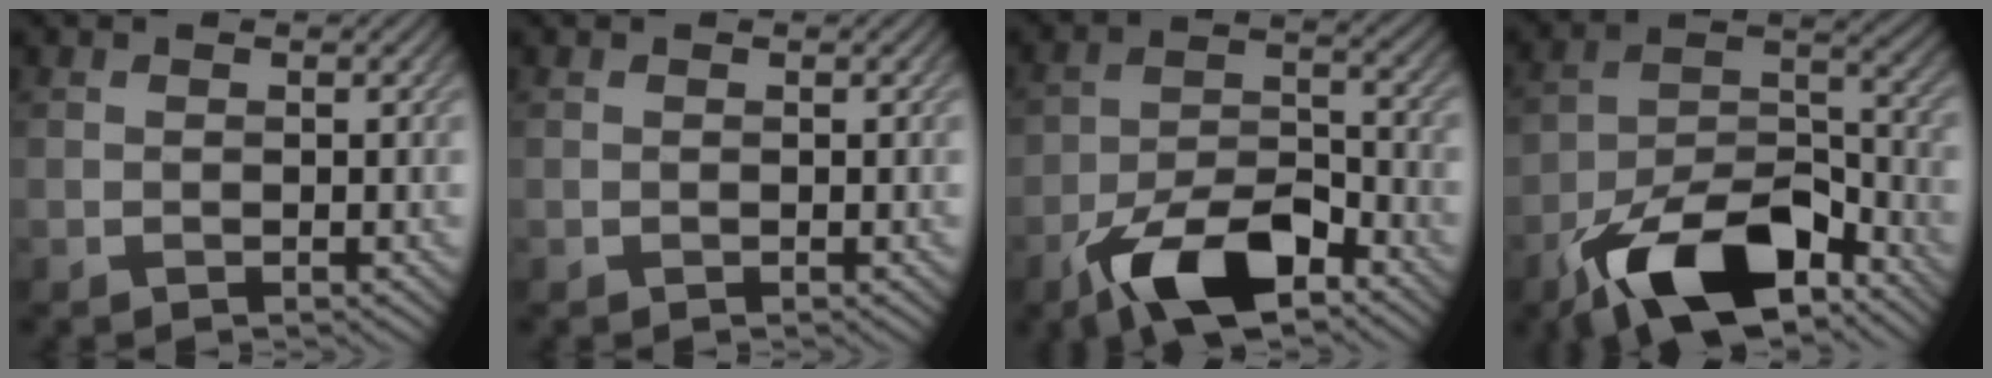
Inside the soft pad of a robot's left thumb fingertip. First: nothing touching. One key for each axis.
{"total": 0.0}
{"total": 11.4, "fx": -7.3, "fy": 4.7, "fz": 7.4, "tx": -0.131, "ty": 0.003, "tz": -0.146}
{"total": 15.0, "fx": -9.8, "fy": 6.4, "fz": 9.3, "tx": -0.173, "ty": -0.007, "tz": -0.192}